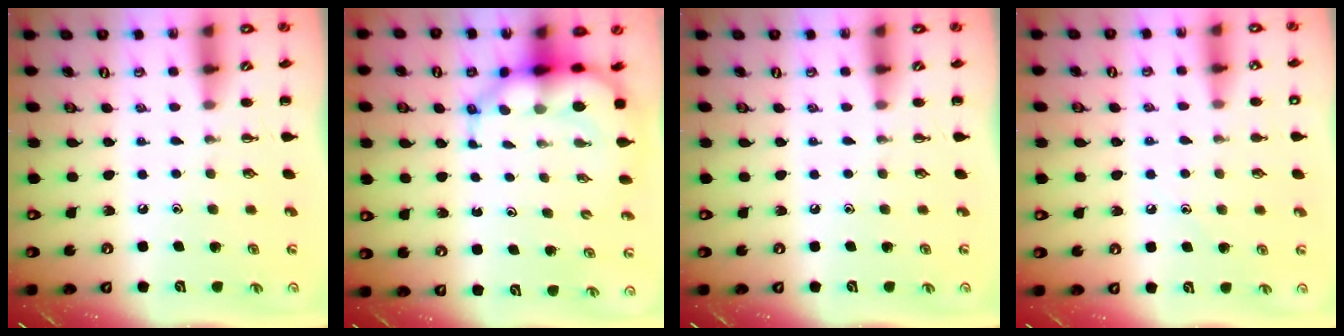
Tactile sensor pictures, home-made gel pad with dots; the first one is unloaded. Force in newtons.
{"total": 7.4, "press": 7.0, "slide": 2.2}
{"total": 0.0}
{"total": 7.9, "press": 7.5, "slide": 2.5}